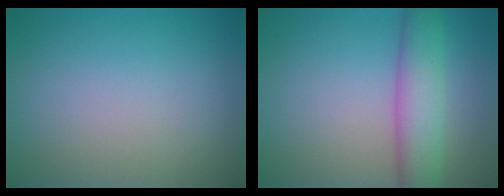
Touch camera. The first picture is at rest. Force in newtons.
{"total": 4.8, "press": 4.8, "slide": 0.2}